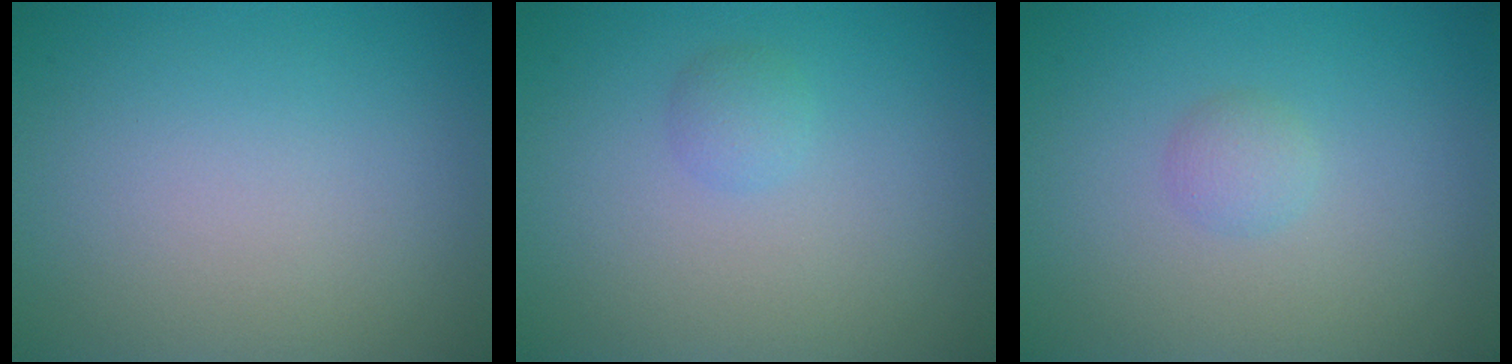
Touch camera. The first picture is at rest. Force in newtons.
{"total": 1.1, "press": 1.1, "slide": 0.0}
{"total": 1.2, "press": 1.2, "slide": 0.1}